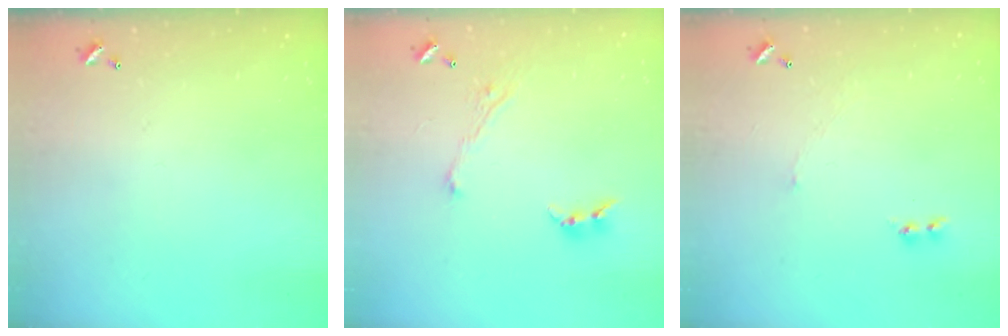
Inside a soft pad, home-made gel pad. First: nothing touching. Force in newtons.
{"total": 2.8, "press": 2.8, "slide": 0.1}
{"total": 2.6, "press": 2.6, "slide": 0.6}